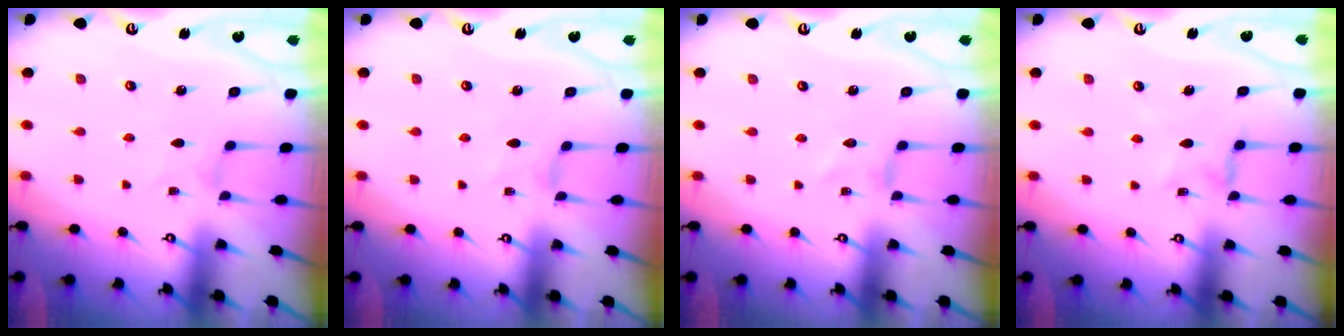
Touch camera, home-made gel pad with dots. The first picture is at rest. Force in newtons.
{"total": 0.0}
{"total": 0.0}
{"total": 0.9, "press": 0.8, "slide": 0.3}